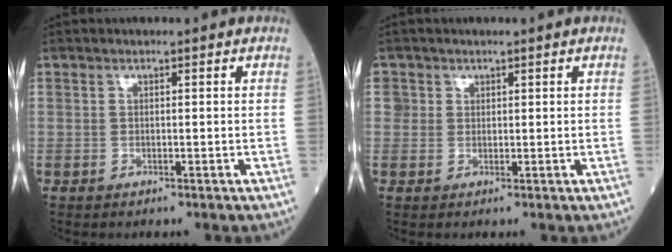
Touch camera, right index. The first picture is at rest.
{"total": 1.7, "force": [0.7, 1.6, 0.0], "torque": [0.015, 0.005, 0.010]}